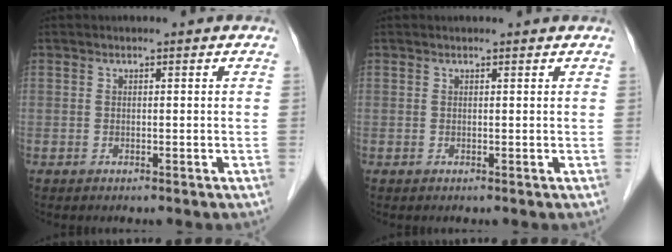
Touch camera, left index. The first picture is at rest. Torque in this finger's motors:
{"motor_torque": [0.29, -0.47, -0.07, 0.00]}